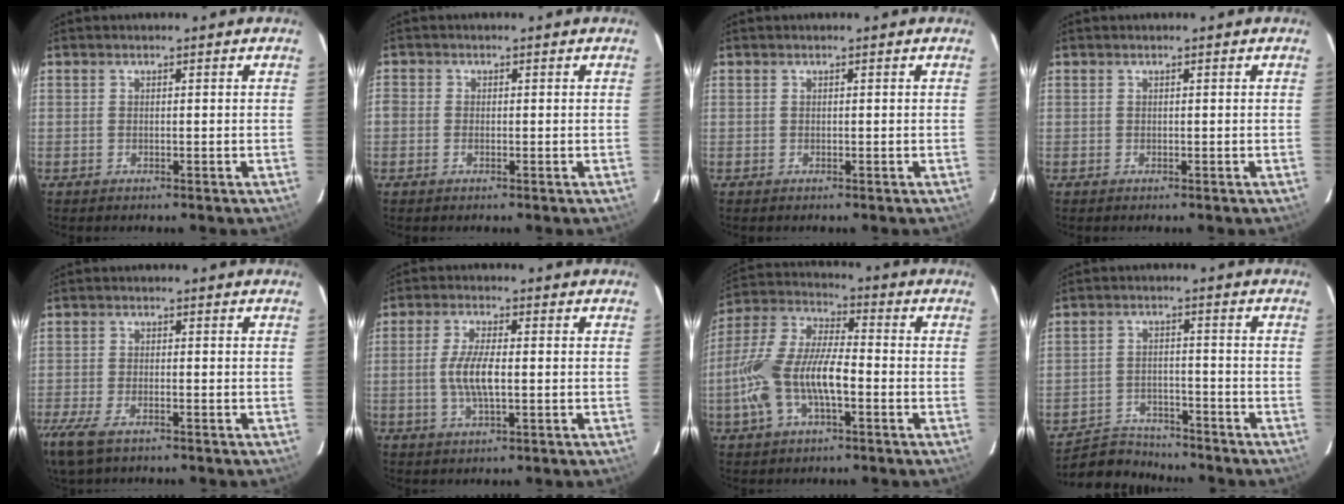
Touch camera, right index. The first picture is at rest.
{"total": 1.7, "force": [-0.9, 1.3, 0.7], "torque": [-0.013, 0.001, -0.021]}
{"total": 0.0}
{"total": 0.0}
{"total": 8.9, "force": [-5.8, 3.2, 5.8], "torque": [-0.143, -0.029, -0.111]}
{"total": 6.6, "force": [-0.5, 1.9, 6.3], "torque": [-0.125, -0.001, -0.011]}
{"total": 15.1, "force": [-4.3, 6.1, 13.2], "torque": [-0.279, 0.004, -0.081]}
{"total": 8.5, "force": [-8.0, 2.7, 0.9], "torque": [-0.043, 0.008, -0.130]}